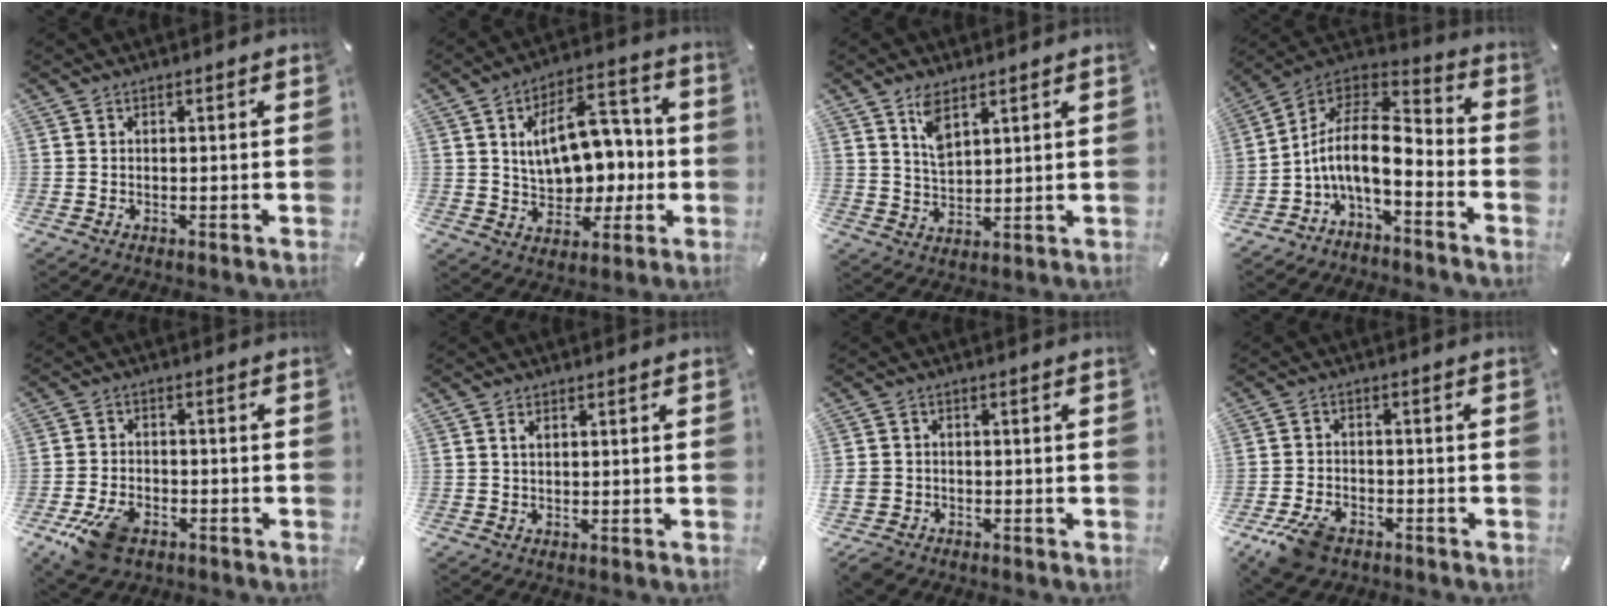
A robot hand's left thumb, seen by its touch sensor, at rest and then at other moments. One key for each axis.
{"total": 16.2, "fx": 1.8, "fy": 11.5, "fz": 11.3, "tx": -0.153, "ty": 0.007, "tz": 0.039}
{"total": 6.0, "fx": 3.7, "fy": 2.9, "fz": 3.7, "tx": -0.075, "ty": -0.007, "tz": 0.067}
{"total": 13.2, "fx": -2.9, "fy": 6.5, "fz": 11.2, "tx": -0.234, "ty": 0.000, "tz": -0.052}
{"total": 9.2, "fx": -4.9, "fy": 5.7, "fz": 5.4, "tx": -0.116, "ty": 0.019, "tz": -0.086}
{"total": 1.5, "fx": 0.6, "fy": 0.9, "fz": 1.0, "tx": -0.022, "ty": 0.004, "tz": 0.010}
{"total": 4.3, "fx": -2.2, "fy": 3.5, "fz": 1.3, "tx": -0.041, "ty": 0.009, "tz": -0.045}
{"total": 7.6, "fx": -4.6, "fy": 4.5, "fz": 3.9, "tx": -0.087, "ty": 0.018, "tz": -0.085}